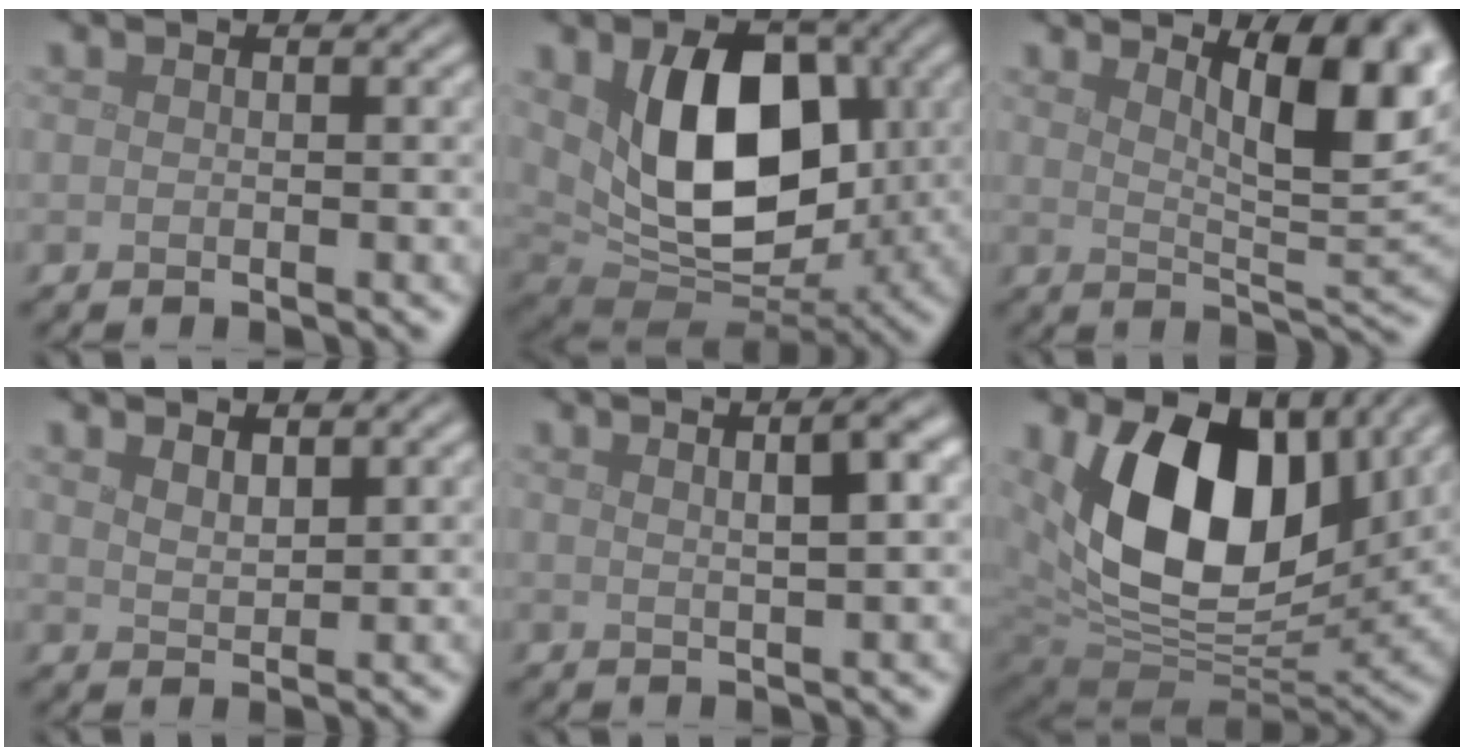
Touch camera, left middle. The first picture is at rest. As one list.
[{"total": 10.9, "force": [1.7, 6.9, 8.3], "torque": [-0.139, -0.022, 0.035]}, {"total": 8.5, "force": [4.0, 2.5, 7.1], "torque": [-0.098, 0.004, 0.066]}, {"total": 1.7, "force": [1.4, 0.4, 0.7], "torque": [-0.015, -0.003, 0.028]}, {"total": 4.2, "force": [1.5, 1.1, 3.8], "torque": [-0.038, 0.016, 0.015]}, {"total": 15.1, "force": [4.3, 9.5, 10.9], "torque": [-0.182, -0.012, 0.076]}]